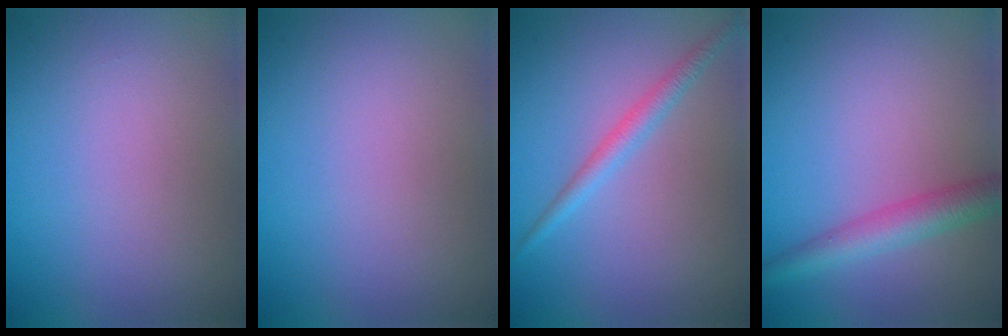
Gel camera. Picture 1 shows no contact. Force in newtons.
{"total": 0.0}
{"total": 1.9, "press": 1.9, "slide": 0.1}
{"total": 3.6, "press": 3.6, "slide": 0.1}